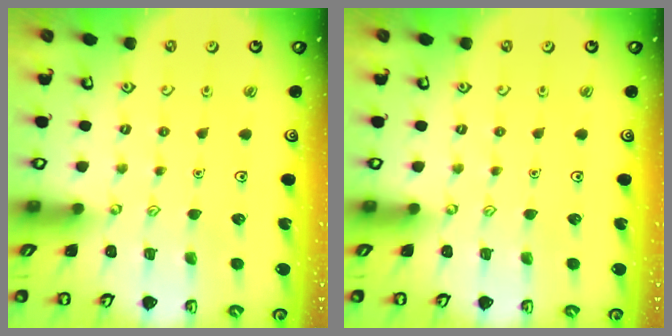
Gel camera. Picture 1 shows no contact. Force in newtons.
{"total": 0.0}